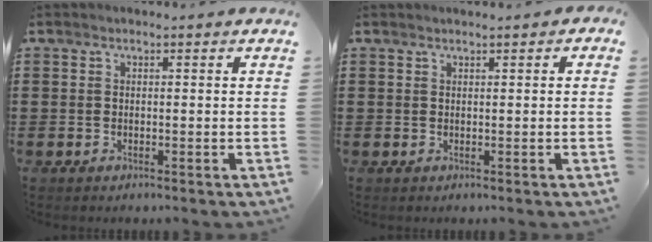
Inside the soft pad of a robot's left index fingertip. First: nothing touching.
{"total": 0.7, "force": [0.5, 0.4, 0.0], "torque": [-0.003, 0.002, 0.010]}